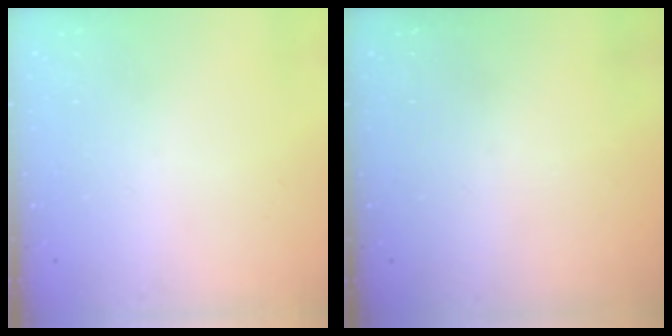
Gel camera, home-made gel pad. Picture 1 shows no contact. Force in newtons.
{"total": 0.0}